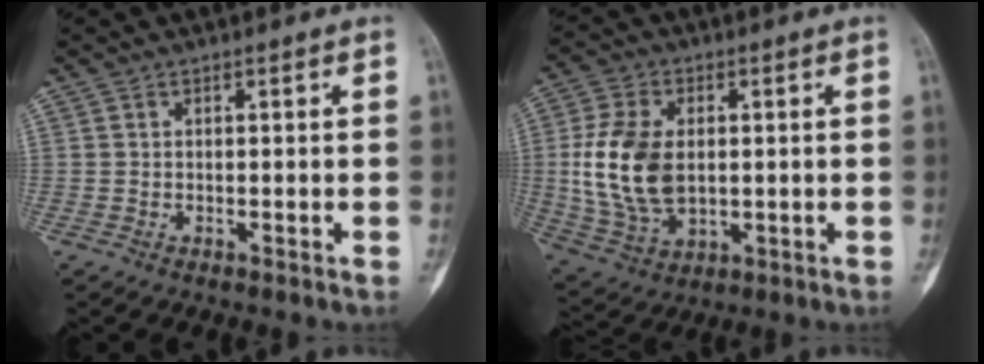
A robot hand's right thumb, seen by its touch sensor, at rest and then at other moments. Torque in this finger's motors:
{"motor_torque": [1.83, 1.59, 1.10, -1.13, 0.38]}